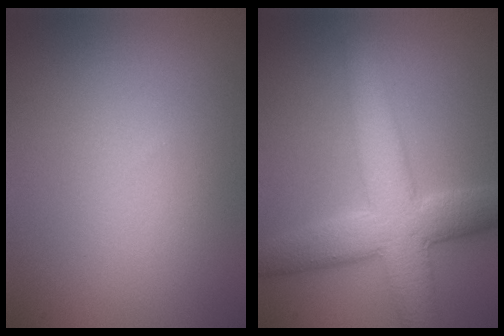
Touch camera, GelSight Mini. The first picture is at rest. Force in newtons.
{"total": 7.5, "press": 7.5, "slide": 0.4}